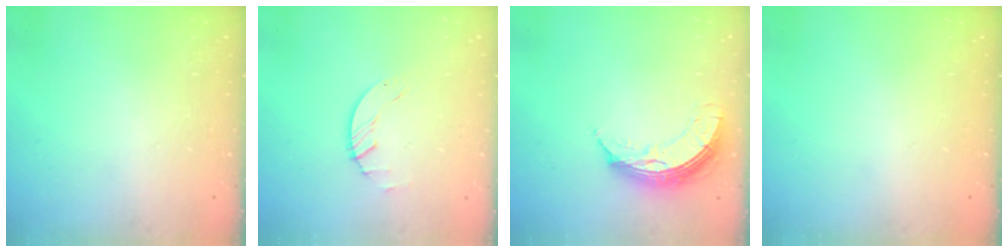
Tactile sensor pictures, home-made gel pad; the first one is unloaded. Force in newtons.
{"total": 0.8, "press": 0.8, "slide": 0.2}
{"total": 7.9, "press": 7.8, "slide": 0.8}
{"total": 0.0}